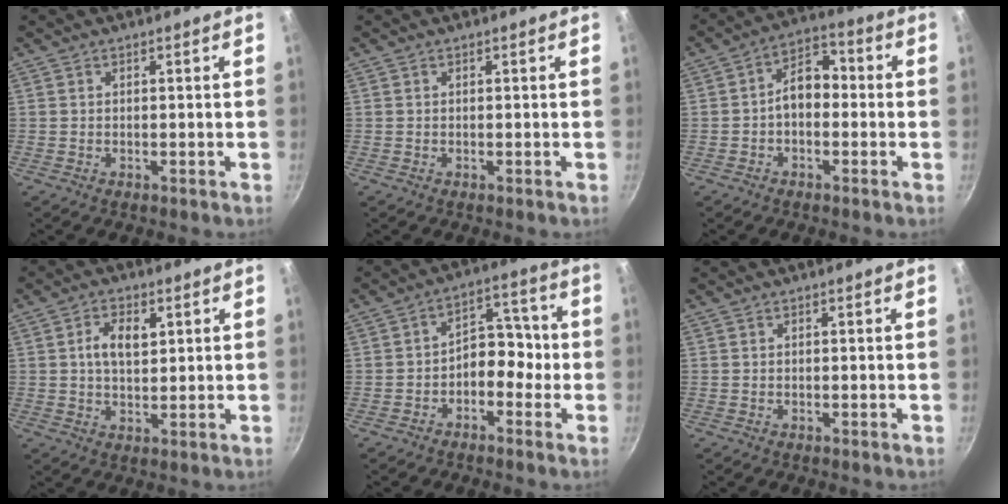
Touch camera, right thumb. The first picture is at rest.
{"total": 0.0}
{"total": 7.8, "force": [-0.8, 5.0, 5.8], "torque": [-0.070, 0.033, -0.026]}
{"total": 6.1, "force": [1.7, 3.6, 4.7], "torque": [-0.073, -0.003, 0.029]}
{"total": 8.1, "force": [-1.9, 5.5, 5.6], "torque": [-0.045, 0.043, -0.043]}
{"total": 0.0}